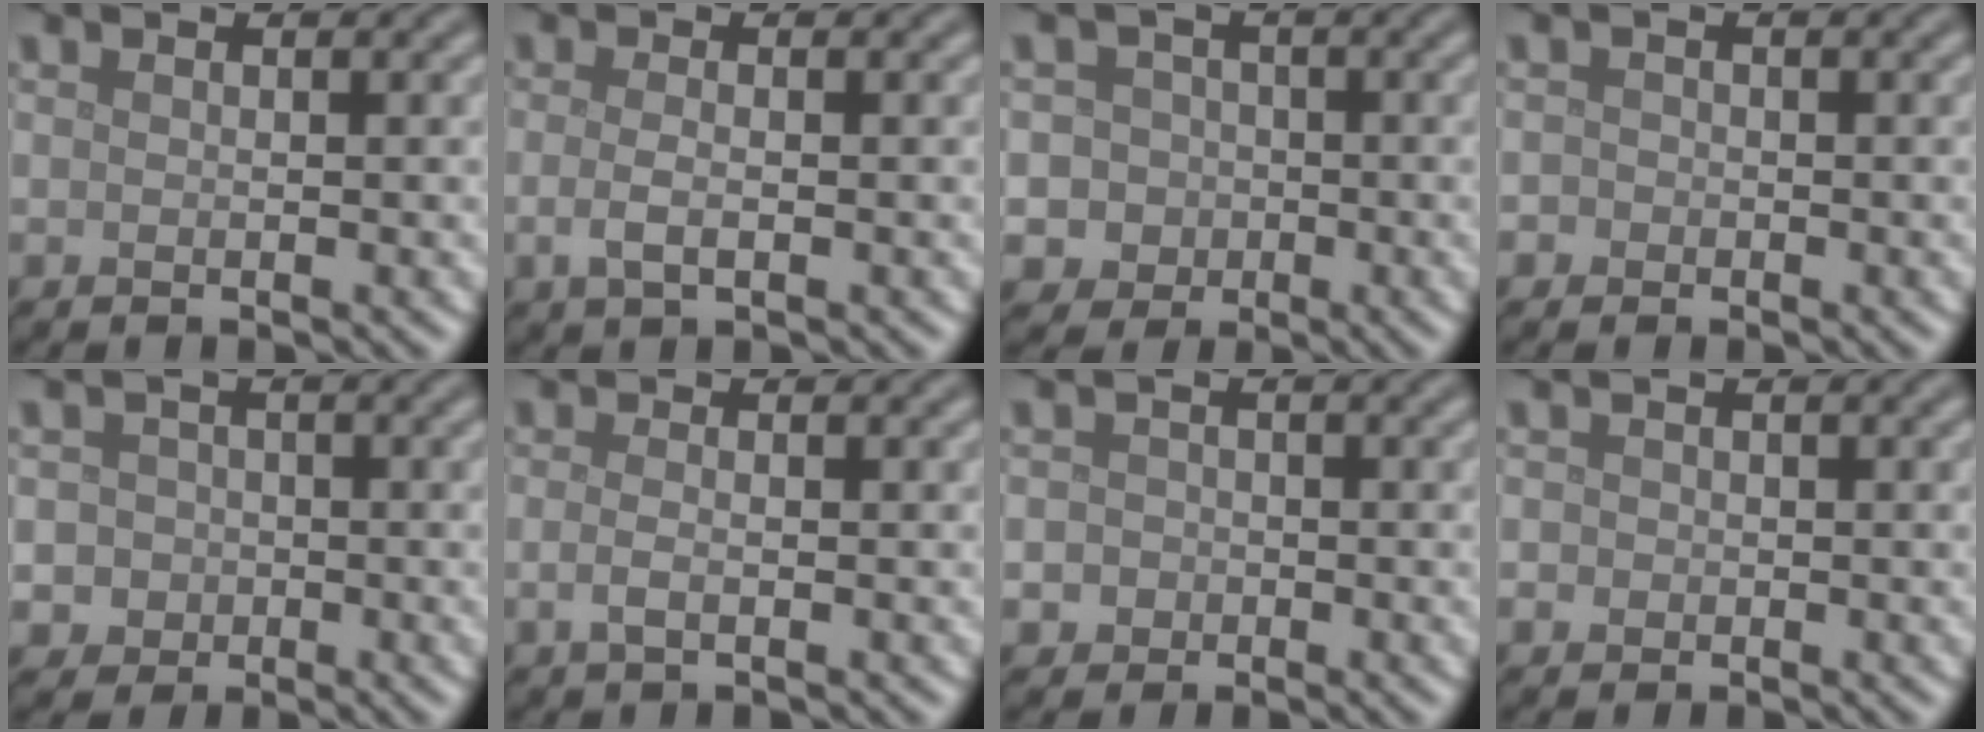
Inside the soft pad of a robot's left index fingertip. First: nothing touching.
{"total": 1.9, "force": [-0.4, 0.7, 1.8], "torque": [-0.040, -0.006, -0.010]}
{"total": 5.1, "force": [-0.9, 4.9, 1.0], "torque": [0.007, 0.015, -0.042]}
{"total": 1.0, "force": [-0.3, 1.0, 0.1], "torque": [0.006, -0.001, -0.010]}
{"total": 3.3, "force": [-0.5, 3.1, 0.7], "torque": [0.016, 0.010, -0.025]}
{"total": 1.5, "force": [-0.4, 0.6, 1.3], "torque": [-0.030, -0.004, -0.012]}
{"total": 2.5, "force": [-0.7, 2.4, 0.6], "torque": [0.009, 0.006, -0.030]}
{"total": 1.0, "force": [-0.1, 1.0, 0.2], "torque": [0.005, -0.004, -0.004]}